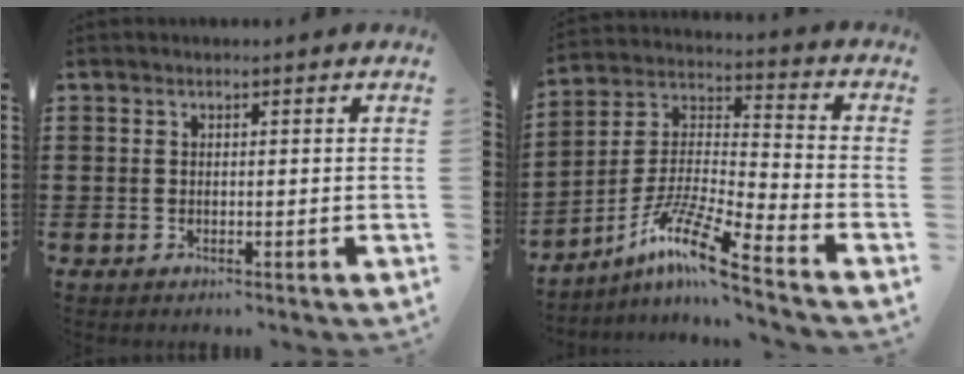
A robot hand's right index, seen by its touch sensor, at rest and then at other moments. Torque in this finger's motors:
{"motor_torque": [1.13, 1.01, 0.19, 0.05]}